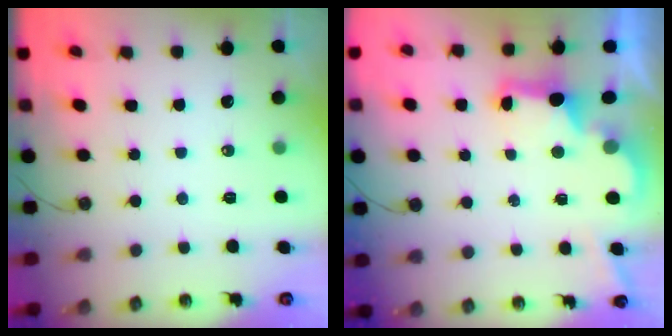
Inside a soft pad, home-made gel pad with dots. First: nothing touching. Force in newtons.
{"total": 2.9, "press": 2.8, "slide": 0.9}